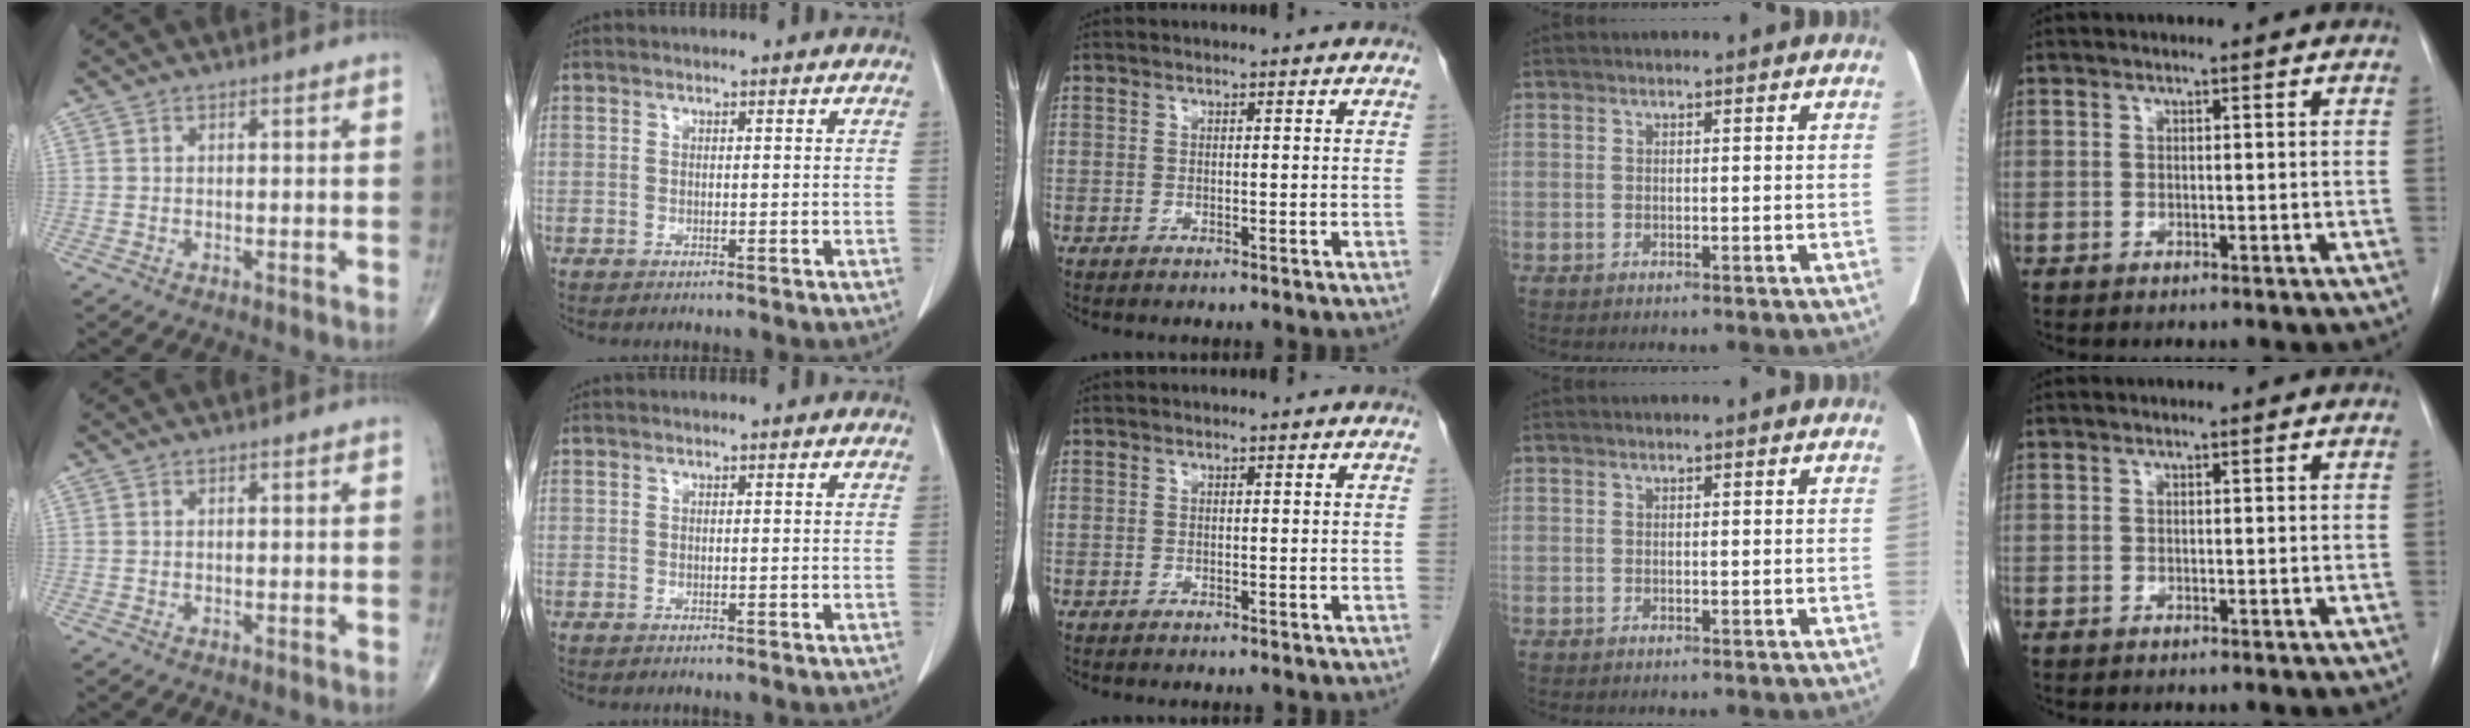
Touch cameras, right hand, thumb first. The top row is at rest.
{}